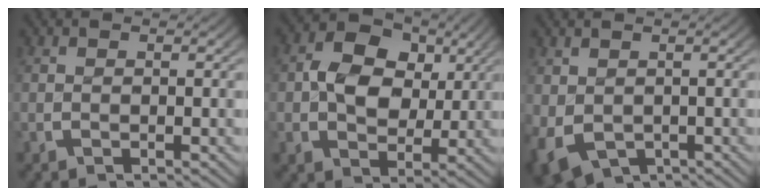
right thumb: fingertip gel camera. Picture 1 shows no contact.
{"total": 8.1, "force": [1.2, 6.5, 4.7], "torque": [-0.089, -0.021, 0.022]}
{"total": 5.7, "force": [-3.0, 4.1, 2.6], "torque": [-0.066, -0.040, -0.028]}